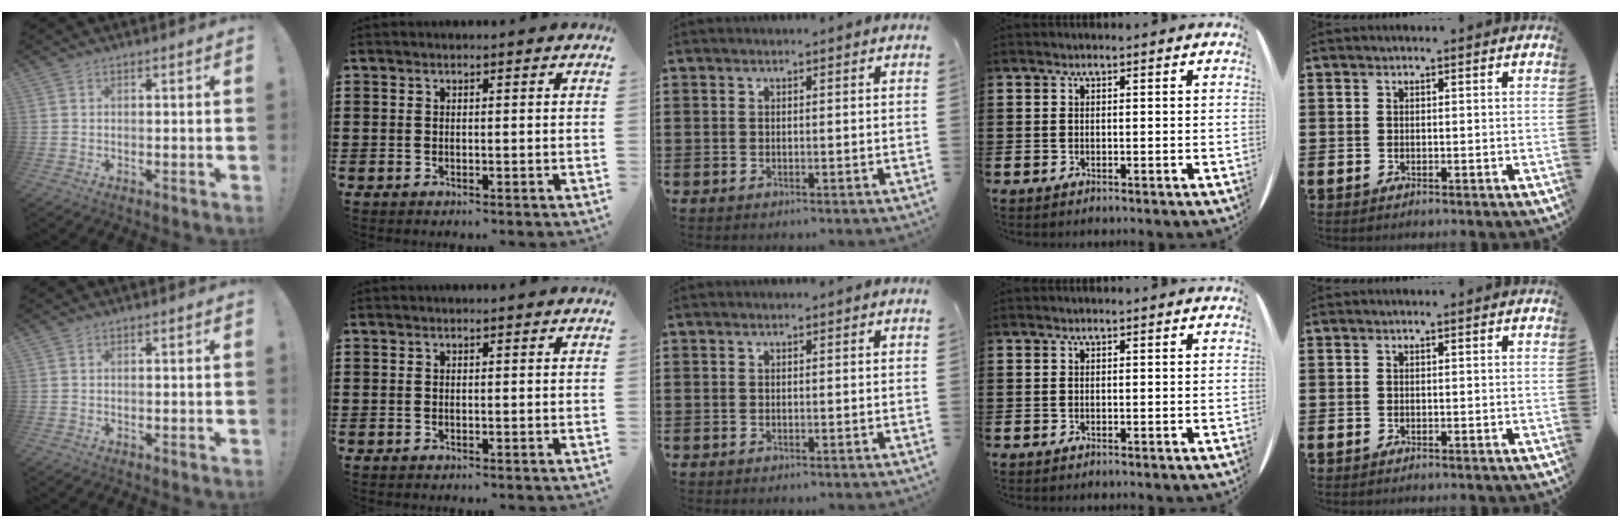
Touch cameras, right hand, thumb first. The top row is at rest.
{}